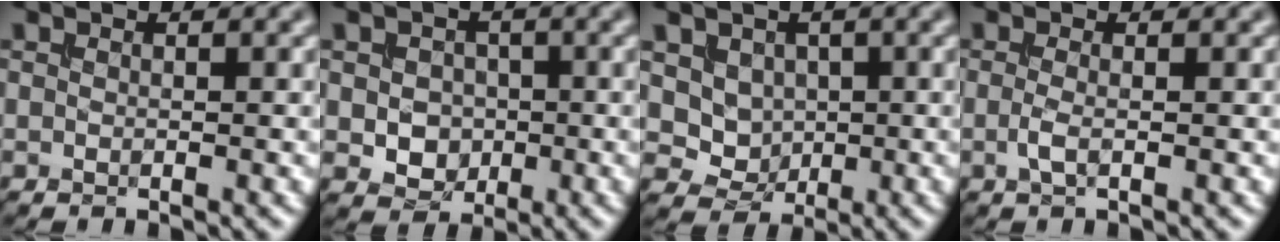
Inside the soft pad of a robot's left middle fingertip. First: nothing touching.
{"total": 3.1, "force": [-0.4, 2.6, 1.7], "torque": [-0.028, -0.005, -0.009]}
{"total": 3.4, "force": [1.0, 3.0, 1.4], "torque": [-0.035, -0.012, 0.031]}
{"total": 1.2, "force": [-0.4, 0.3, 1.1], "torque": [-0.031, -0.002, -0.011]}